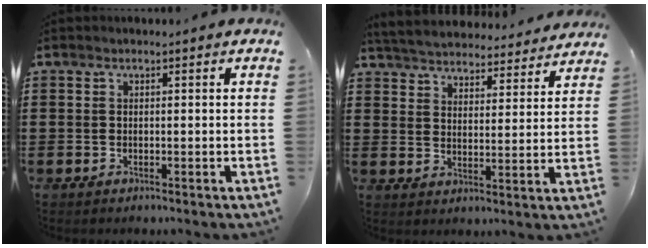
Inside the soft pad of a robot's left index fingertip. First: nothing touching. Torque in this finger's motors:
{"motor_torque": [0.34, -1.80, -0.59, 0.02]}